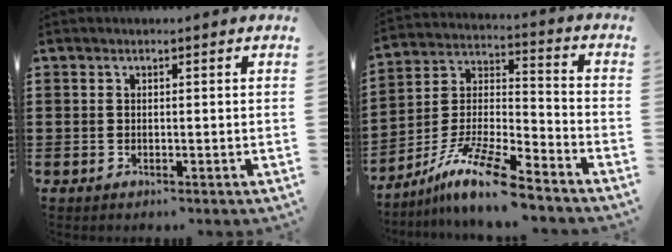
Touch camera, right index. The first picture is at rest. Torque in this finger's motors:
{"motor_torque": [2.14, 0.00, 0.63, 0.19]}